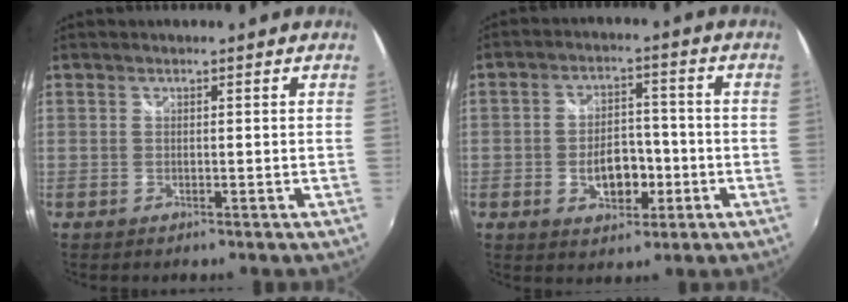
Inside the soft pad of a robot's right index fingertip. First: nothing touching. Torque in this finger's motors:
{"motor_torque": [0.25, -0.14, 0.22, 0.07]}